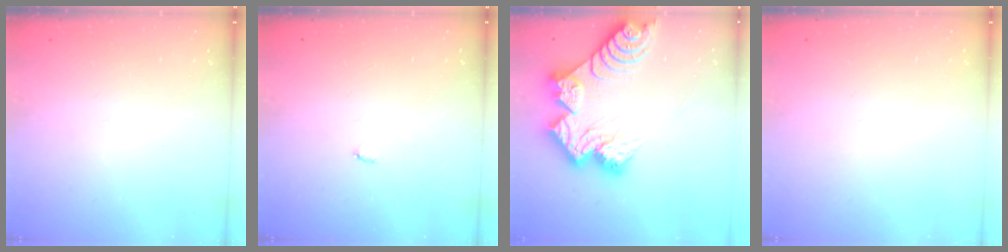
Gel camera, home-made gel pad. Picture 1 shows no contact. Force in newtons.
{"total": 2.1, "press": 2.1, "slide": 0.4}
{"total": 19.0, "press": 18.9, "slide": 1.9}
{"total": 0.0}